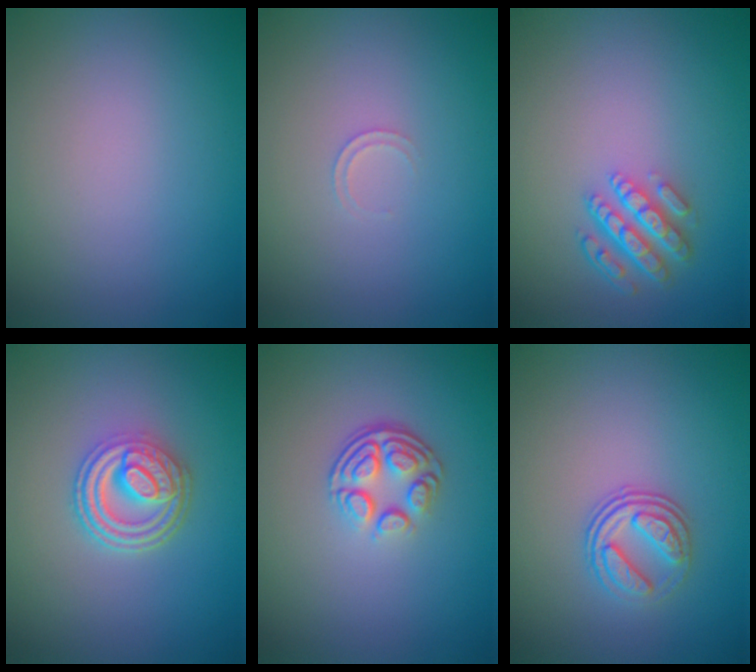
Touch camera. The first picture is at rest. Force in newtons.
{"total": 0.7, "press": 0.7, "slide": 0.1}
{"total": 4.3, "press": 3.3, "slide": 2.8}
{"total": 4.6, "press": 3.6, "slide": 3.0}
{"total": 4.0, "press": 2.6, "slide": 3.0}
{"total": 3.0, "press": 2.5, "slide": 1.6}